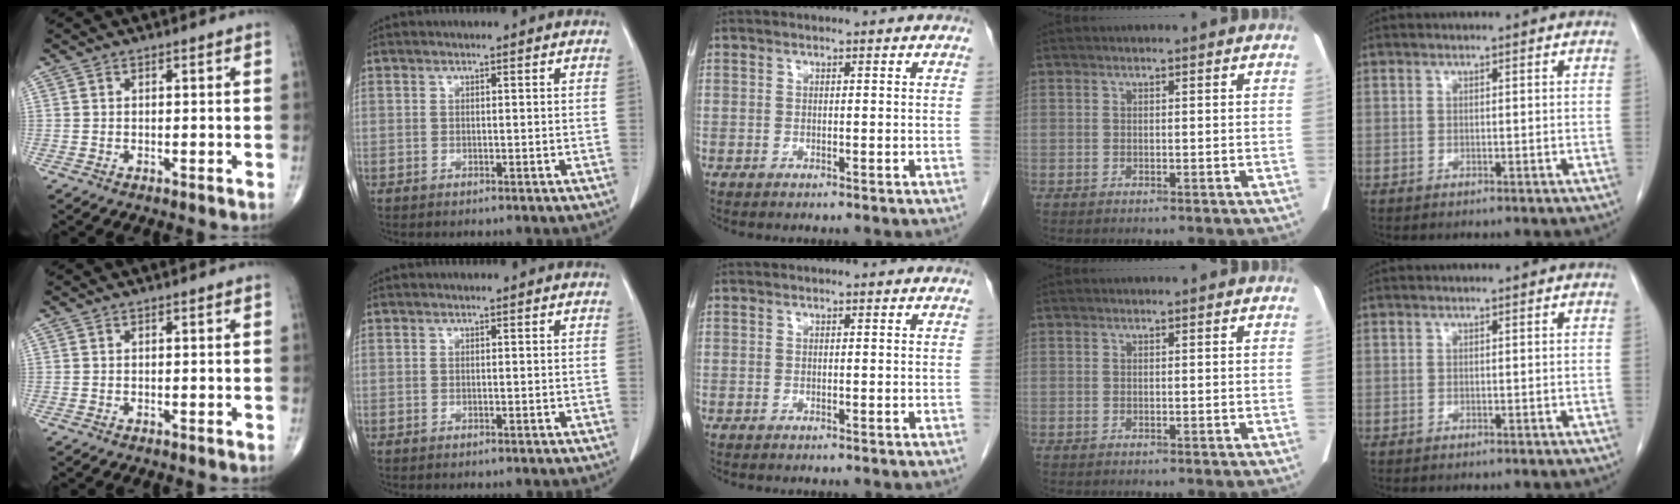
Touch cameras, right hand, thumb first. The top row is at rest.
{}